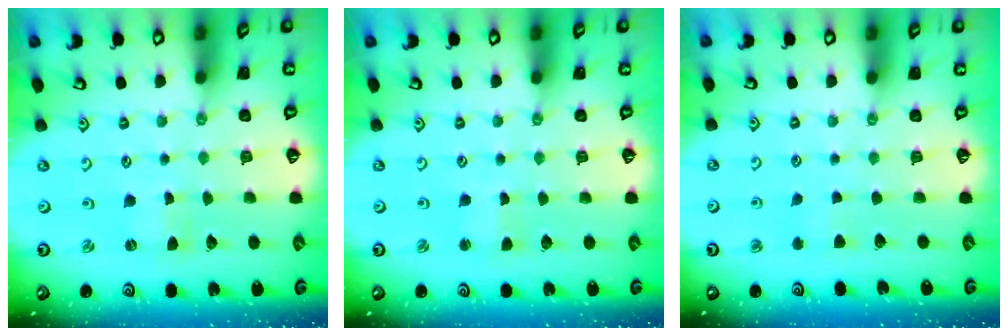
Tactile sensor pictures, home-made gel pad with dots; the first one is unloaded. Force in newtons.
{"total": 2.2, "press": 2.1, "slide": 0.3}
{"total": 3.3, "press": 3.3, "slide": 0.5}